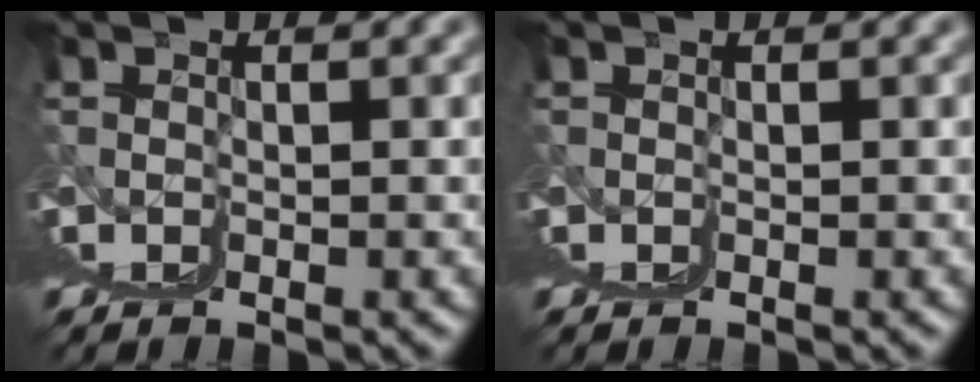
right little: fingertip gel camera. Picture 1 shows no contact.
{"total": 0.0}